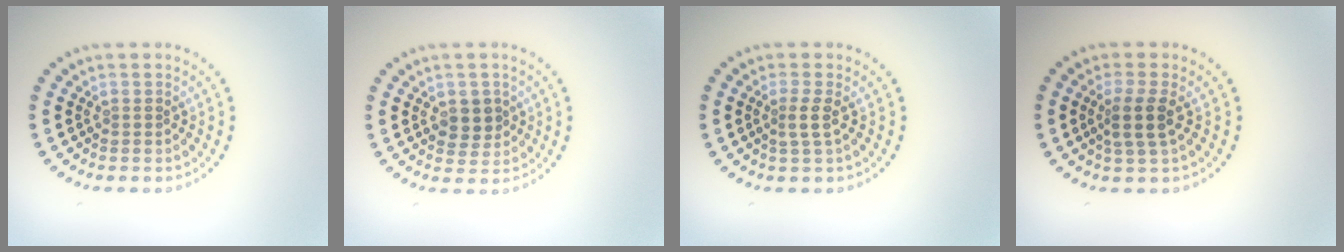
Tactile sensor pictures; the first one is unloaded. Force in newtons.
{"total": 2.6, "press": 2.5, "slide": 0.8}
{"total": 1.6, "press": 1.1, "slide": 1.1}
{"total": 2.5, "press": 2.0, "slide": 1.4}